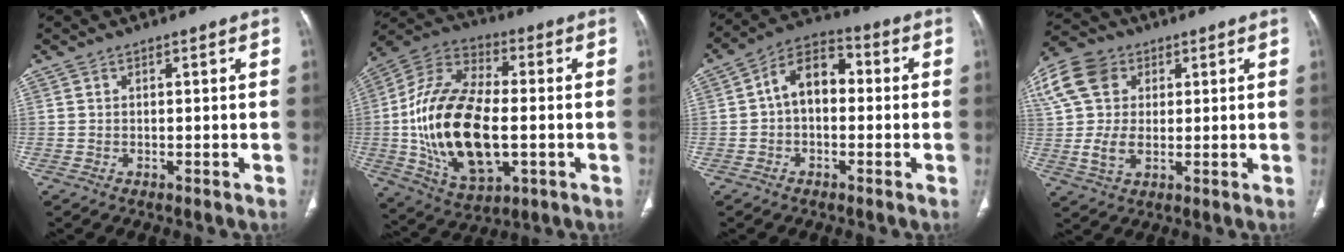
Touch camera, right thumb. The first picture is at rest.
{"total": 23.7, "force": [-2.1, 12.5, 20.0], "torque": [-0.385, 0.009, -0.029]}
{"total": 9.6, "force": [0.1, 6.4, 7.2], "torque": [-0.099, 0.034, -0.012]}
{"total": 14.1, "force": [4.0, 10.5, 8.5], "torque": [-0.167, 0.007, 0.074]}